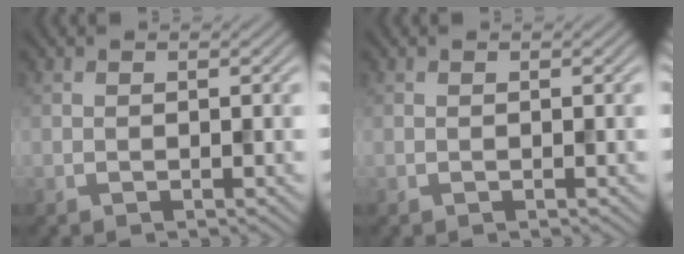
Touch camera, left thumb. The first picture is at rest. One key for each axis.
{"total": 0.0}